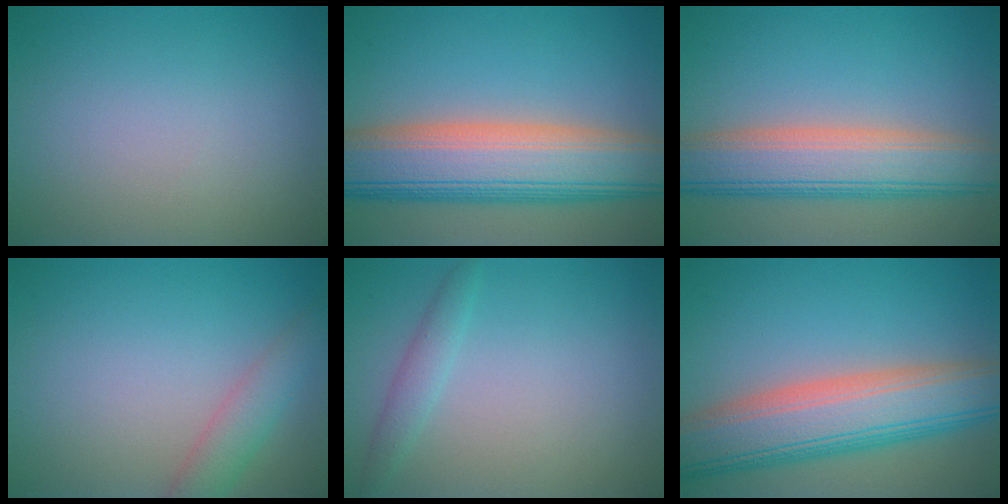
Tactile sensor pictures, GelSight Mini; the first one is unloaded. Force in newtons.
{"total": 11.6, "press": 11.6, "slide": 0.5}
{"total": 7.9, "press": 7.9, "slide": 0.4}
{"total": 2.8, "press": 2.8, "slide": 0.2}
{"total": 1.6, "press": 1.6, "slide": 0.0}
{"total": 9.9, "press": 9.9, "slide": 0.5}